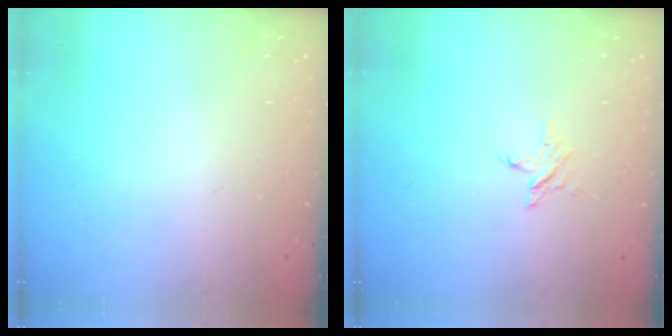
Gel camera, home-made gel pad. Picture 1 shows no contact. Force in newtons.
{"total": 2.7, "press": 2.7, "slide": 0.3}